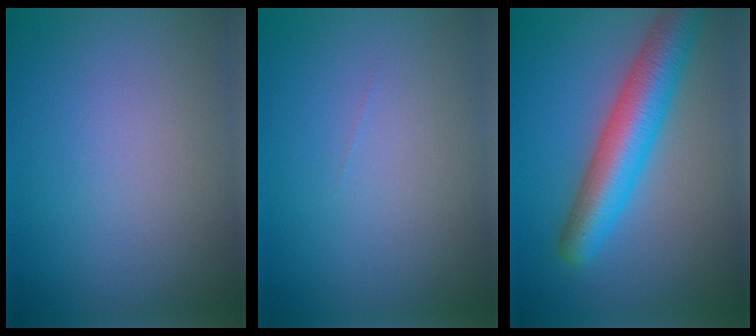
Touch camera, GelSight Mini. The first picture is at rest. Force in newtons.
{"total": 0.0}
{"total": 7.2, "press": 7.2, "slide": 0.3}